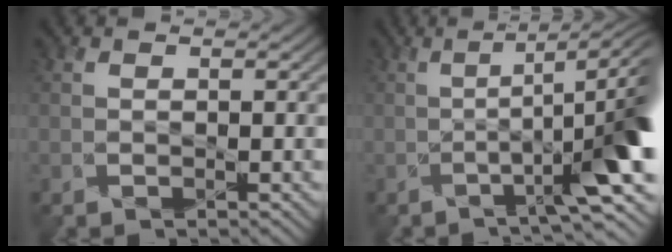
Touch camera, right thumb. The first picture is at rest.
{"total": 12.0, "force": [-2.4, 3.2, 11.4], "torque": [-0.149, -0.004, -0.034]}